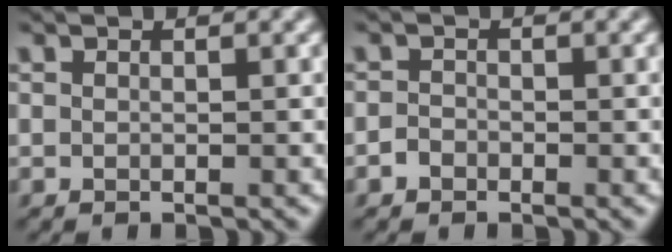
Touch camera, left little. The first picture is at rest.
{"total": 1.0, "force": [-0.7, 0.7, 0.2], "torque": [0.002, 0.001, -0.018]}